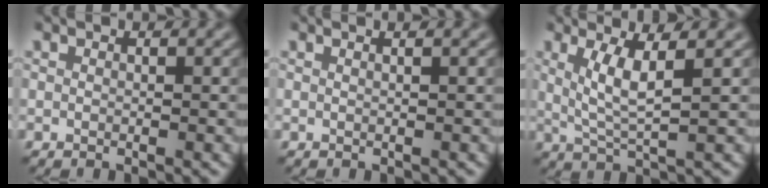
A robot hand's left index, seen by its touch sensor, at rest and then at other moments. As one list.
[{"total": 1.2, "force": [0.6, 0.5, 0.9], "torque": [-0.007, -0.002, -0.006]}, {"total": 3.8, "force": [1.2, 0.9, 3.5], "torque": [-0.075, -0.005, 0.028]}]